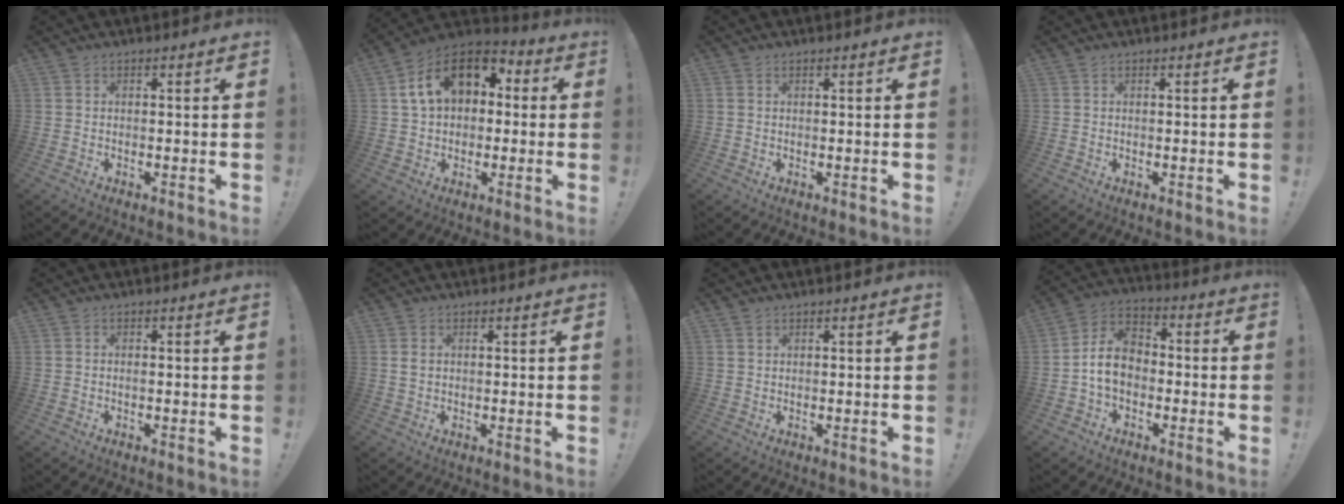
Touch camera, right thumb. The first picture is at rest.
{"total": 17.0, "force": [5.4, 11.6, 11.1], "torque": [-0.184, 0.005, 0.100]}
{"total": 0.7, "force": [0.5, 0.3, 0.3], "torque": [-0.010, 0.002, 0.011]}
{"total": 0.0}
{"total": 0.0}
{"total": 1.4, "force": [0.5, 1.0, 0.8], "torque": [-0.016, 0.003, 0.009]}
{"total": 1.2, "force": [1.0, 0.6, 0.3], "torque": [-0.001, -0.003, 0.019]}
{"total": 10.1, "force": [-1.4, 7.6, 6.5], "torque": [-0.116, 0.014, -0.019]}